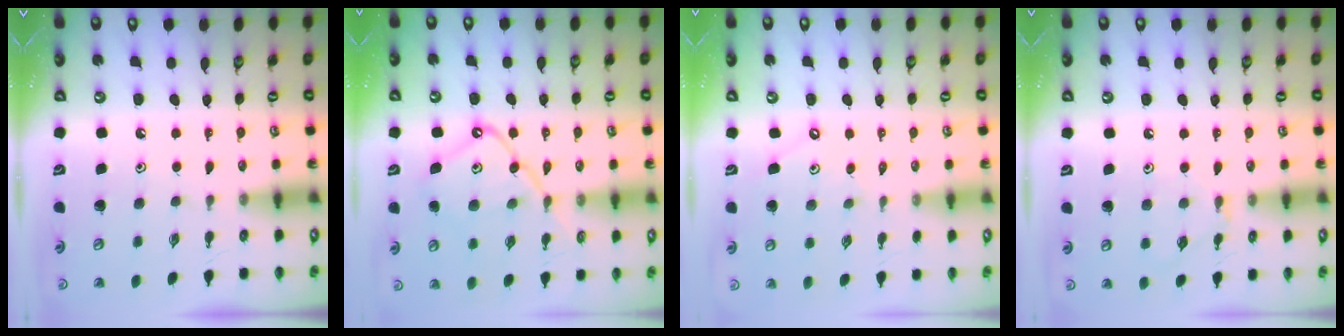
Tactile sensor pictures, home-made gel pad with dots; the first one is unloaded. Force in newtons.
{"total": 13.8, "press": 13.7, "slide": 1.2}
{"total": 3.8, "press": 3.8, "slide": 0.3}
{"total": 5.6, "press": 5.5, "slide": 0.7}